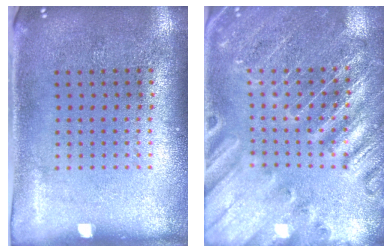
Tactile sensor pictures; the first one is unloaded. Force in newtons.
{"total": 2.8, "press": 2.8, "slide": 0.4}